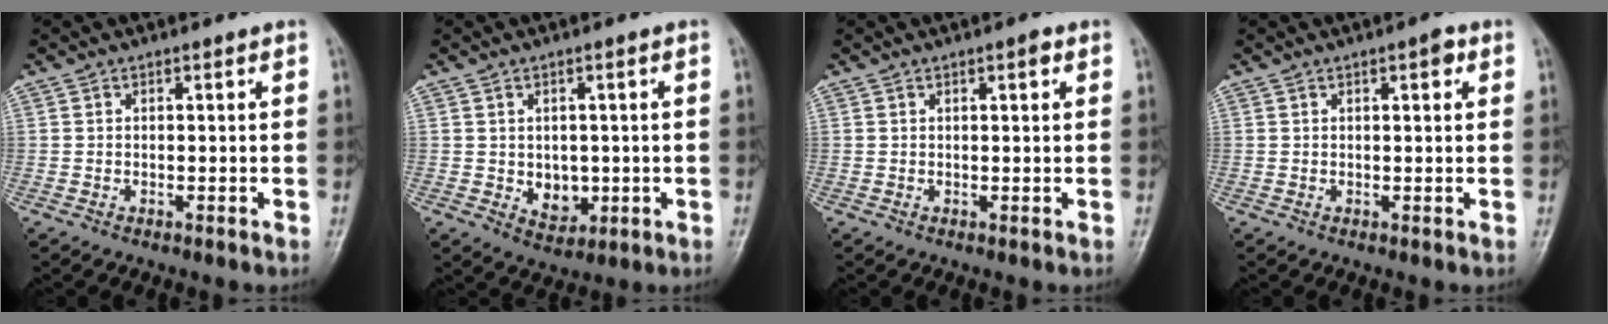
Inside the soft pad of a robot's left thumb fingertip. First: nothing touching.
{"total": 5.0, "force": [-0.4, 3.8, 3.2], "torque": [-0.025, -0.006, 0.007]}
{"total": 1.6, "force": [0.8, 0.4, 1.3], "torque": [-0.019, 0.000, 0.010]}
{"total": 2.2, "force": [1.0, 0.8, 1.8], "torque": [-0.023, 0.000, 0.012]}